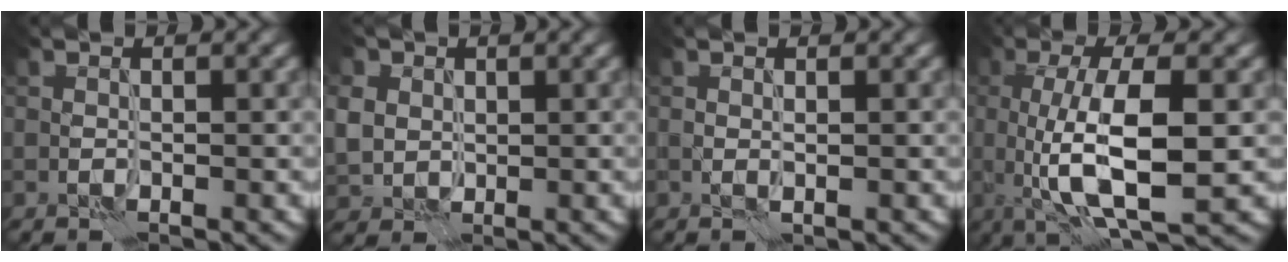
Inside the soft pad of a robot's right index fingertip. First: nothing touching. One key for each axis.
{"total": 4.2, "fx": 1.2, "fy": 3.7, "fz": 1.8, "tx": -0.067, "ty": 0.009, "tz": 0.027}
{"total": 0.7, "fx": 0.0, "fy": 0.3, "fz": 0.6, "tx": -0.012, "ty": -0.001, "tz": 0.001}
{"total": 9.0, "fx": -0.3, "fy": 2.6, "fz": 8.6, "tx": -0.144, "ty": -0.004, "tz": -0.003}